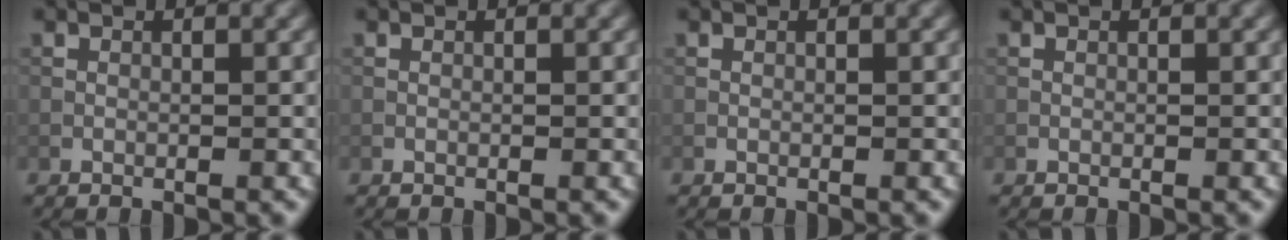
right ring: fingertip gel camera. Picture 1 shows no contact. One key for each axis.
{"total": 0.0}
{"total": 0.0}
{"total": 0.0}